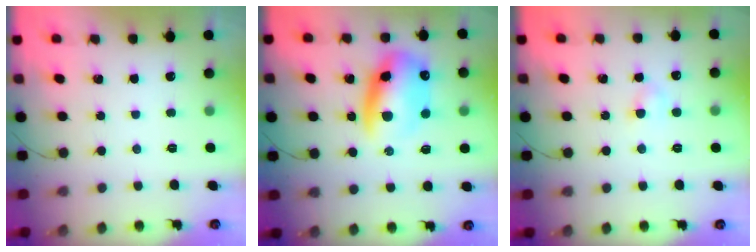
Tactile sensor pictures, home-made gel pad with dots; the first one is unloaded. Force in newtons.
{"total": 14.1, "press": 13.7, "slide": 3.3}
{"total": 2.8, "press": 2.6, "slide": 1.0}